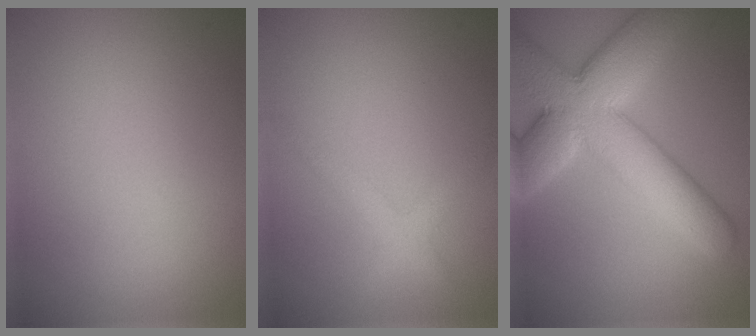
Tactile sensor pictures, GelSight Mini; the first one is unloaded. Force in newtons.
{"total": 2.2, "press": 2.2, "slide": 0.1}
{"total": 11.0, "press": 10.9, "slide": 0.6}